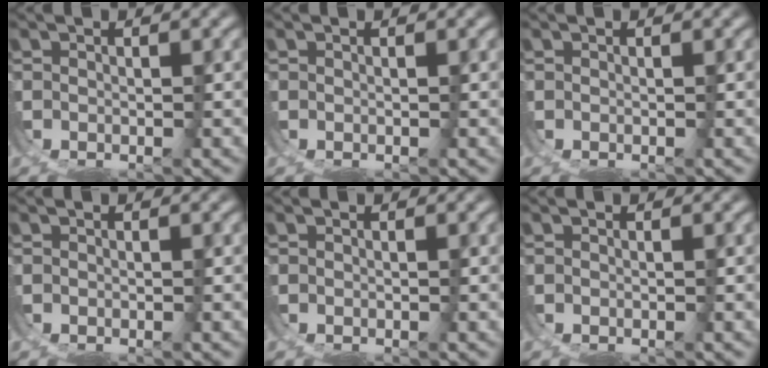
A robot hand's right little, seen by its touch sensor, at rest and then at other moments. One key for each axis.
{"total": 0.0}
{"total": 0.0}
{"total": 0.0}
{"total": 0.0}
{"total": 0.0}